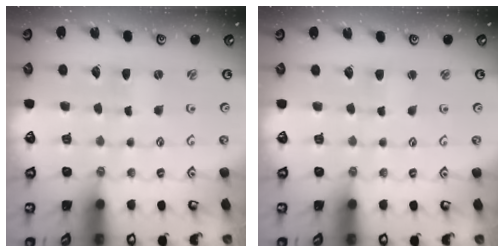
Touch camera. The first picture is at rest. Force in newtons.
{"total": 2.8, "press": 2.8, "slide": 0.3}